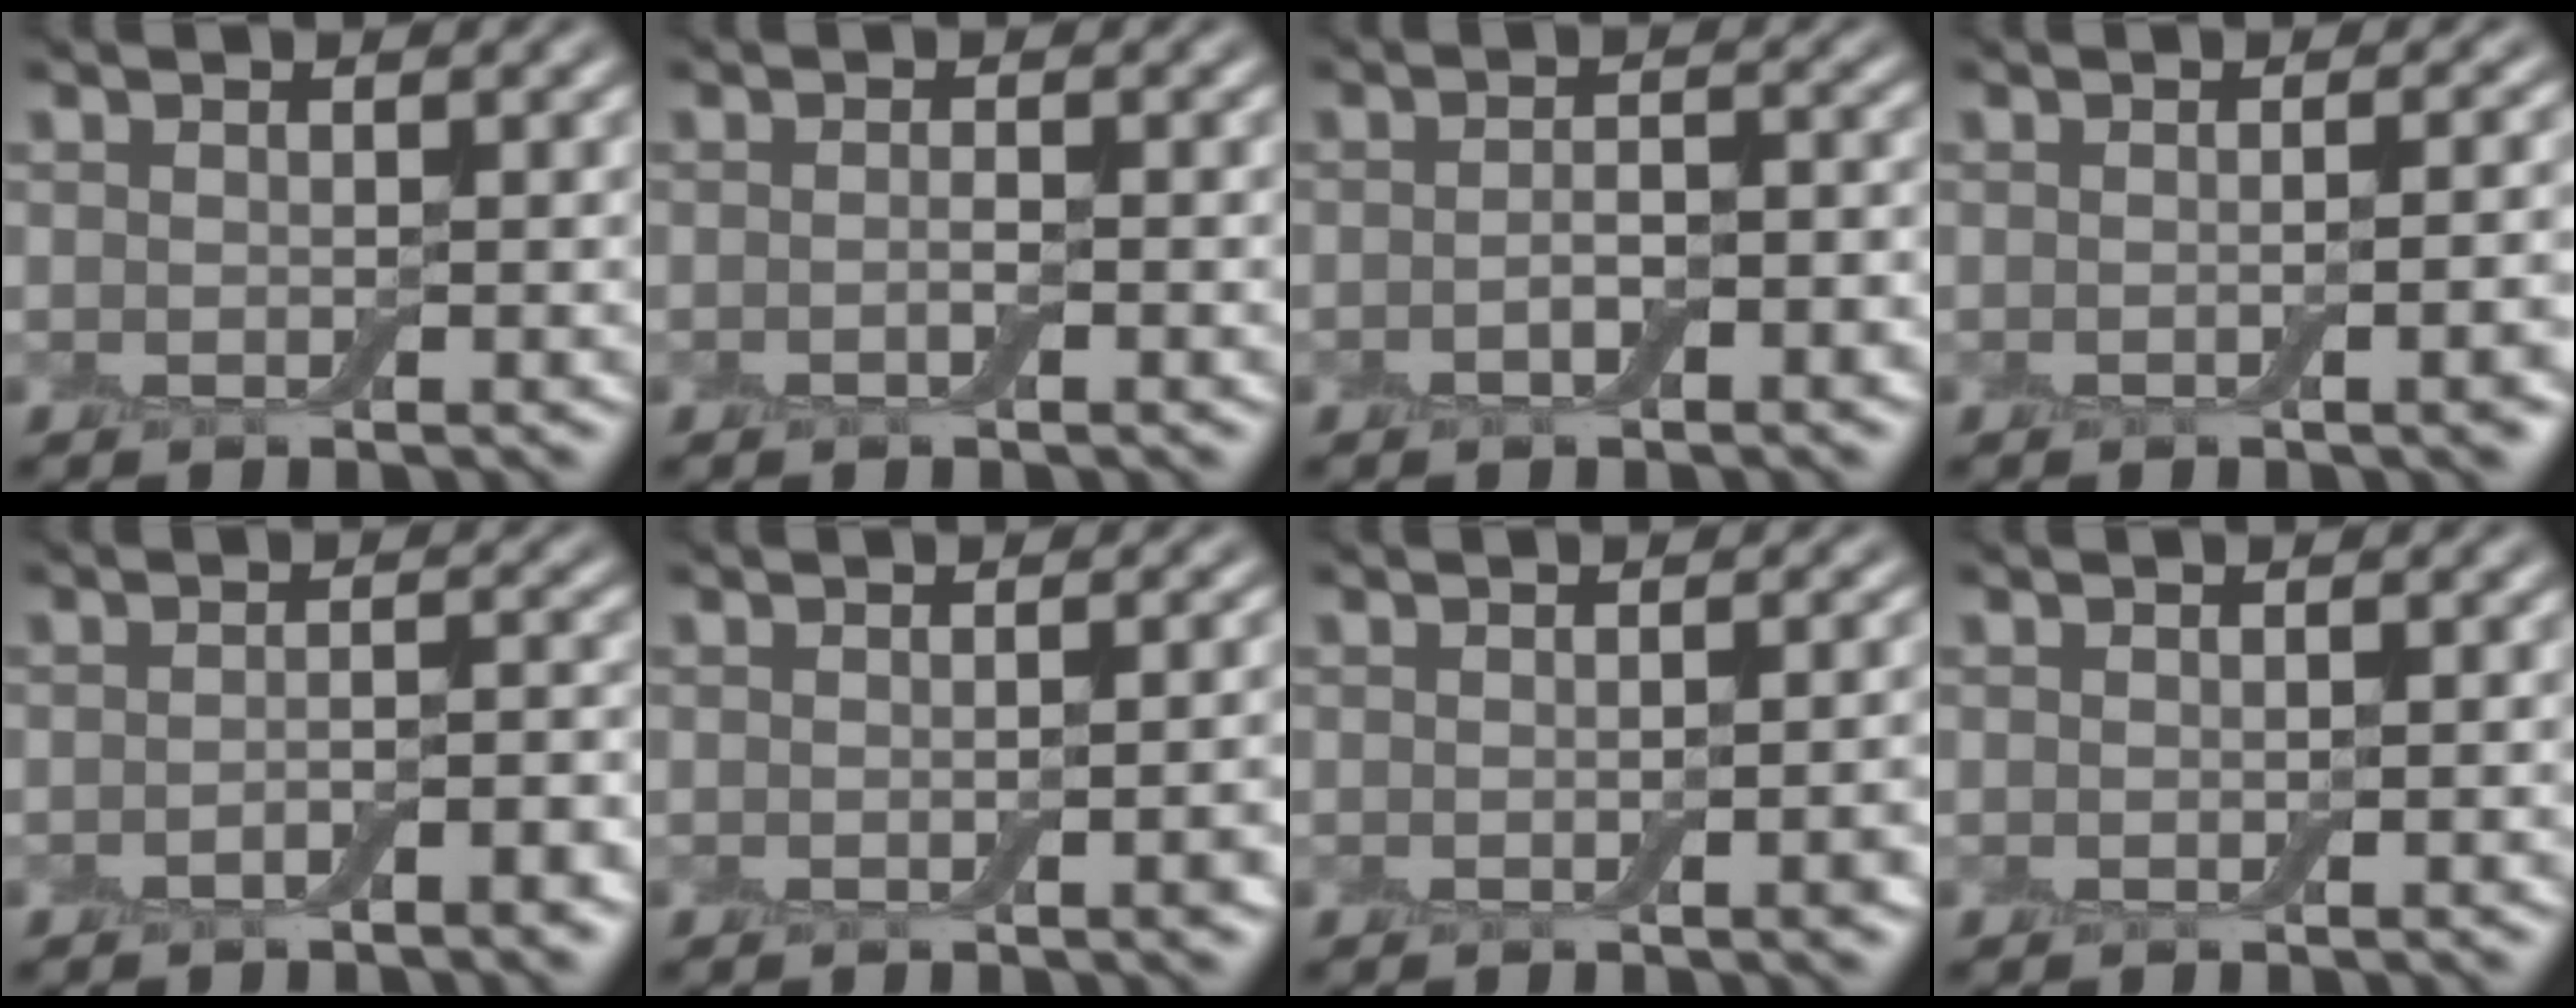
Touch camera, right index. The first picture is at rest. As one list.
[{"total": 0.8, "force": [-0.3, 0.2, 0.7], "torque": [-0.015, -0.001, -0.007]}, {"total": 2.8, "force": [-1.0, 1.2, 2.3], "torque": [-0.042, -0.001, -0.017]}, {"total": 4.6, "force": [-0.8, 1.9, 4.1], "torque": [-0.021, 0.009, -0.011]}, {"total": 2.8, "force": [-1.4, 0.9, 2.3], "torque": [-0.039, 0.002, -0.024]}, {"total": 2.7, "force": [-0.4, 0.7, 2.5], "torque": [-0.023, 0.003, -0.003]}, {"total": 2.5, "force": [-0.4, 0.6, 2.4], "torque": [-0.023, 0.002, -0.004]}, {"total": 0.0}]